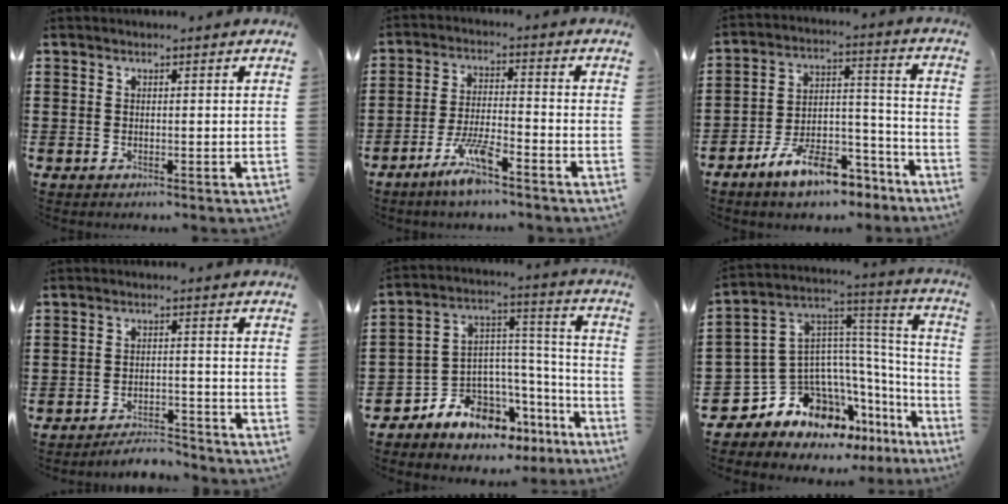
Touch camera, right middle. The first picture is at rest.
{"total": 6.9, "force": [-4.8, 1.1, 4.8], "torque": [-0.105, -0.005, -0.089]}
{"total": 10.7, "force": [-8.8, 3.1, 5.3], "torque": [-0.090, 0.037, -0.166]}
{"total": 3.8, "force": [-3.7, 0.3, 0.6], "torque": [-0.014, 0.005, -0.078]}
{"total": 6.9, "force": [-5.9, 3.4, -0.6], "torque": [-0.011, -0.007, -0.116]}
{"total": 10.9, "force": [-8.0, 6.4, 3.7], "torque": [-0.118, -0.016, -0.154]}